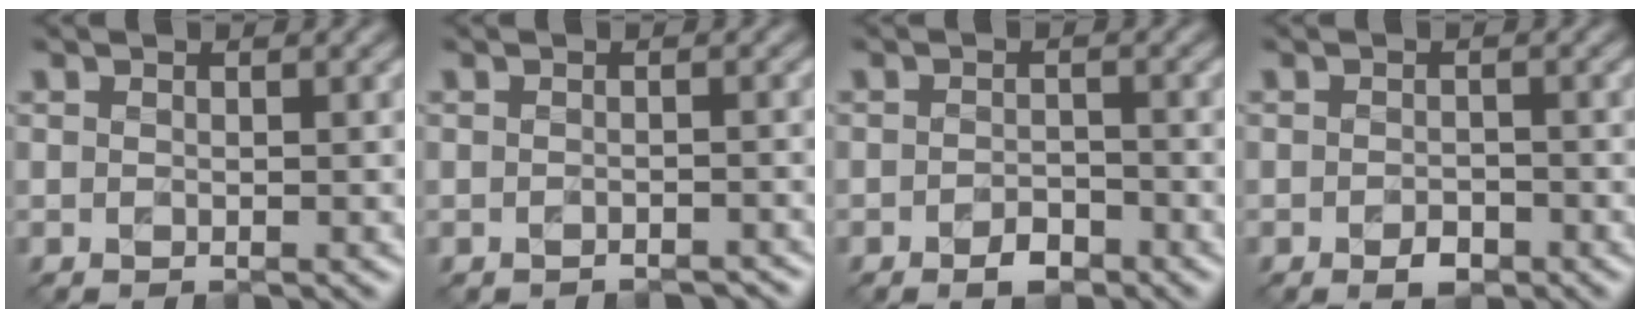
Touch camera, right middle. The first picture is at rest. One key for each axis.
{"total": 1.6, "fx": -1.5, "fy": 0.3, "fz": 0.3, "tx": -0.001, "ty": 0.001, "tz": -0.019}
{"total": 2.2, "fx": -1.4, "fy": 1.1, "fz": 1.4, "tx": -0.022, "ty": 0.002, "tz": -0.025}
{"total": 1.8, "fx": -1.0, "fy": 1.0, "fz": 1.2, "tx": -0.021, "ty": -0.001, "tz": -0.018}